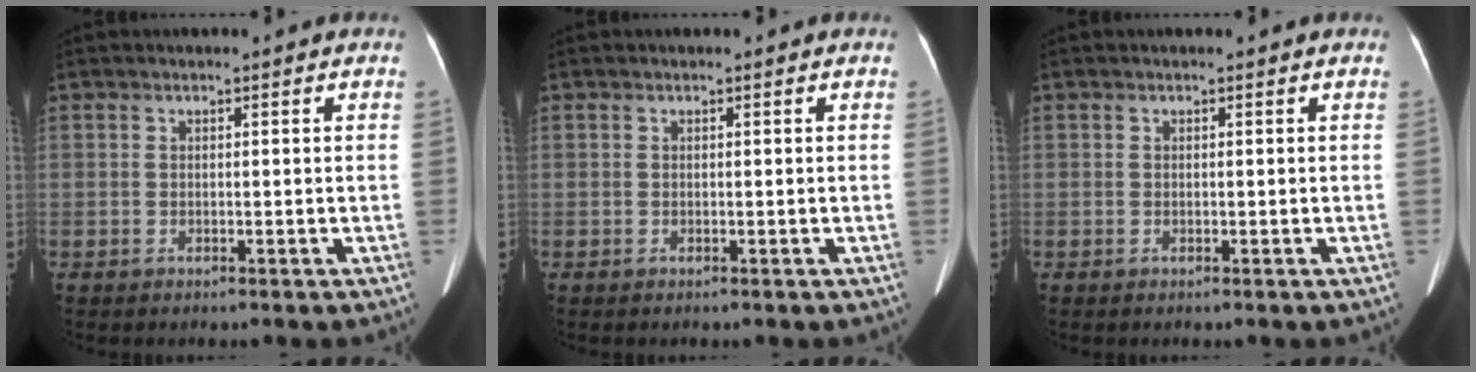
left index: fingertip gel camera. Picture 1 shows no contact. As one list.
[{"total": 0.0}, {"total": 0.0}]